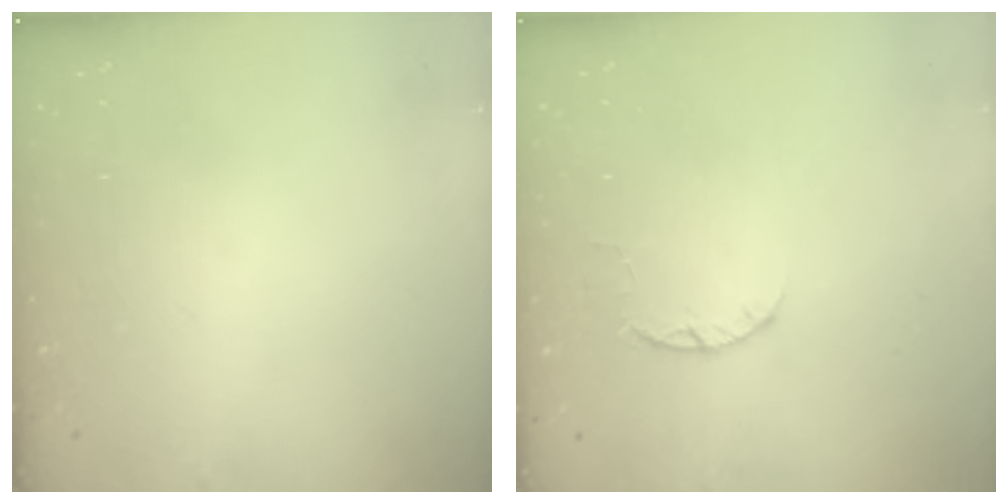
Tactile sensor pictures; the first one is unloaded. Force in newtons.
{"total": 2.5, "press": 2.4, "slide": 0.4}